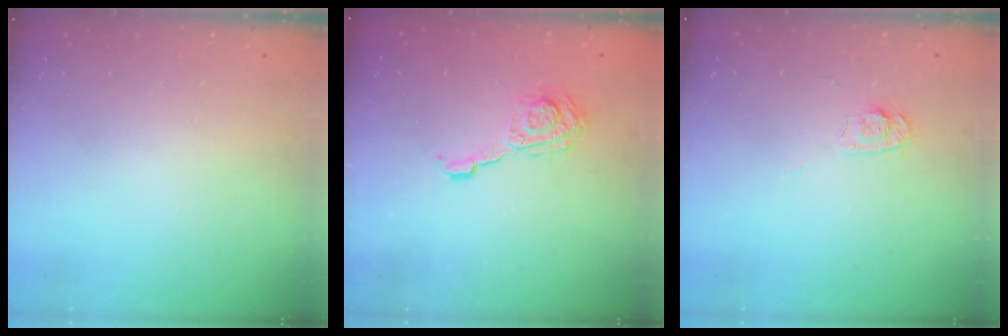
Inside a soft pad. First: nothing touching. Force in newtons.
{"total": 8.4, "press": 8.4, "slide": 0.1}
{"total": 6.1, "press": 6.1, "slide": 0.7}